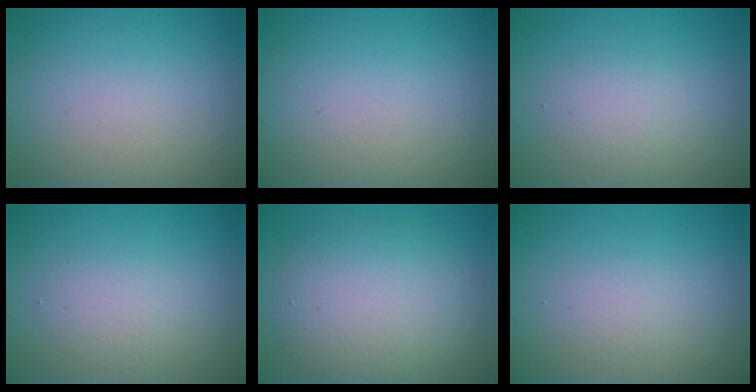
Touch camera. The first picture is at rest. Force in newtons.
{"total": 0.0}
{"total": 1.9, "press": 1.9, "slide": 0.0}
{"total": 2.2, "press": 2.2, "slide": 0.1}
{"total": 5.9, "press": 5.9, "slide": 0.2}
{"total": 1.2, "press": 1.2, "slide": 0.0}